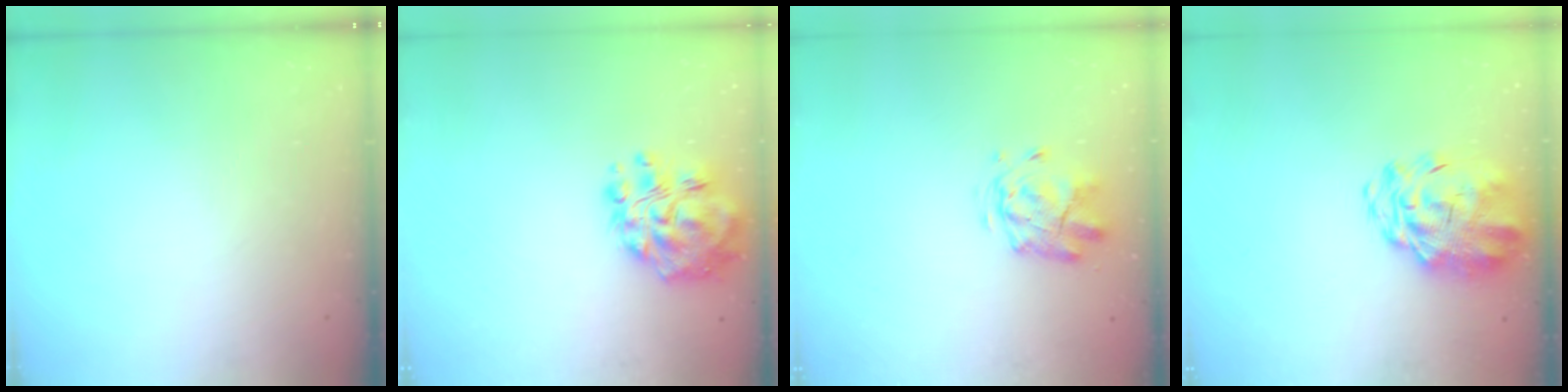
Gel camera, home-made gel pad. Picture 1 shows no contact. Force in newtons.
{"total": 13.2, "press": 12.5, "slide": 4.3}
{"total": 2.7, "press": 2.4, "slide": 1.2}
{"total": 6.4, "press": 6.0, "slide": 2.5}